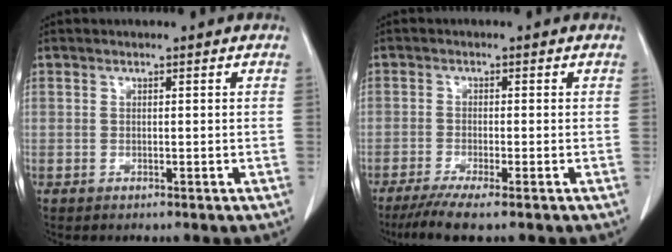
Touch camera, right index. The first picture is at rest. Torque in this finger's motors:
{"motor_torque": [0.52, -0.41, -0.02, 0.05]}